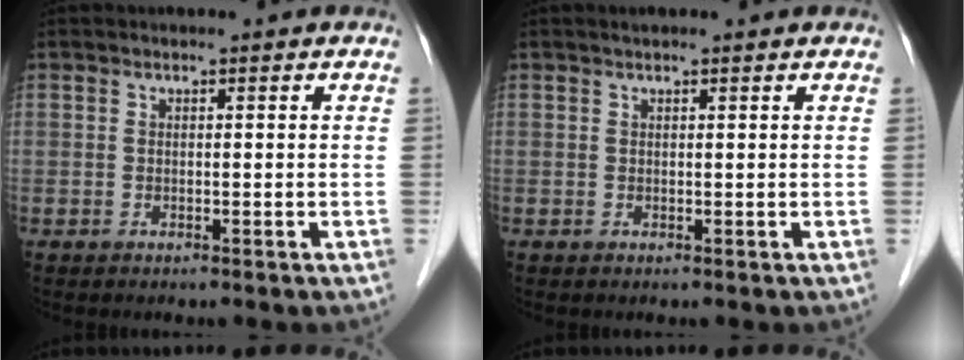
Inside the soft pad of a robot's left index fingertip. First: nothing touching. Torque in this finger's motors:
{"motor_torque": [0.14, -0.08, -0.01, -0.01]}